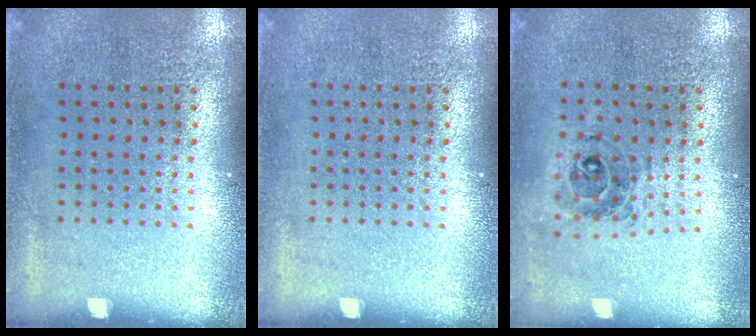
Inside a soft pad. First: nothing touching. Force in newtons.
{"total": 0.0}
{"total": 0.7, "press": 0.7, "slide": 0.2}